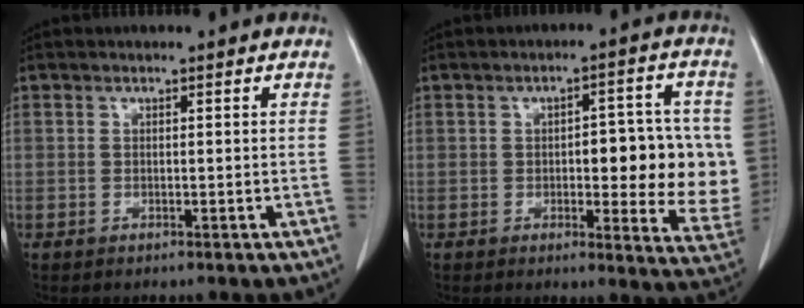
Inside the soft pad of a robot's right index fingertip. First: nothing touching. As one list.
[{"total": 12.9, "force": [0.0, 4.4, 12.1], "torque": [-0.138, 0.010, 0.006]}]